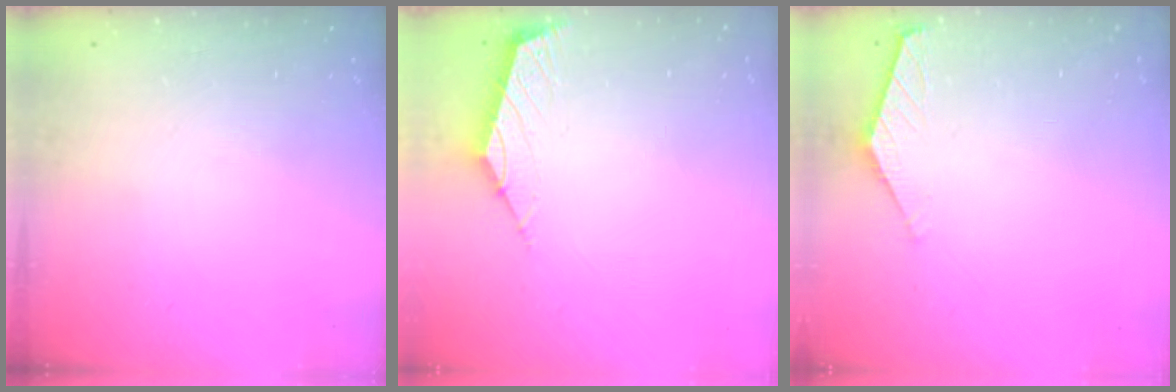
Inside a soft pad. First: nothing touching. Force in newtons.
{"total": 2.6, "press": 2.5, "slide": 0.6}
{"total": 1.3, "press": 1.3, "slide": 0.3}